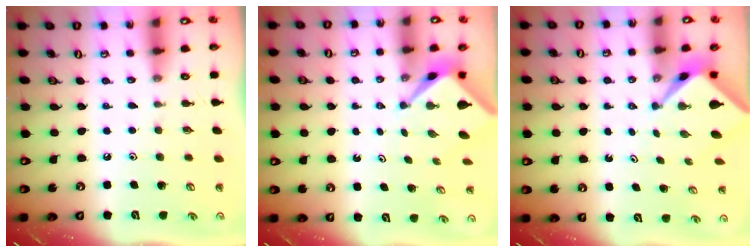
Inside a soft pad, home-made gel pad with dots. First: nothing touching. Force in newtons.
{"total": 2.9, "press": 2.9, "slide": 0.1}
{"total": 2.4, "press": 2.4, "slide": 0.2}